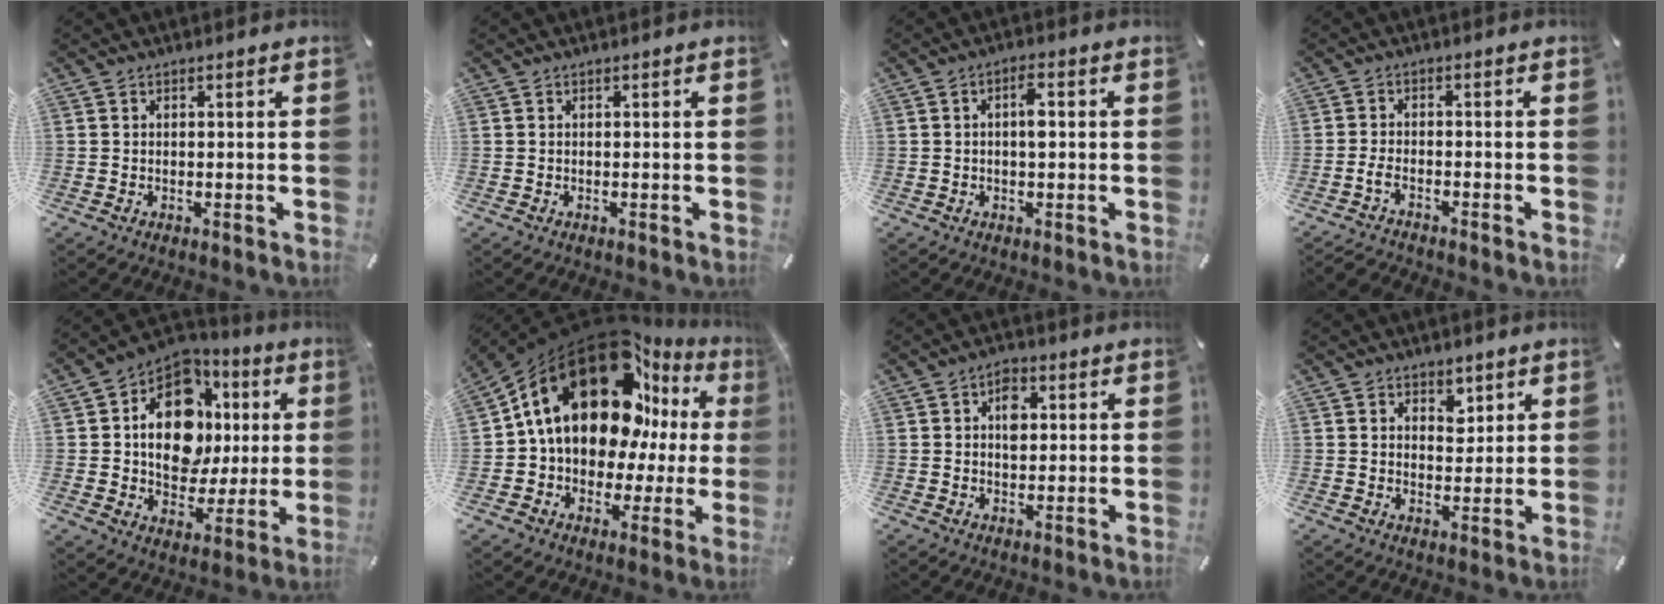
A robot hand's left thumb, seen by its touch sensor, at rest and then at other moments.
{"total": 0.0}
{"total": 3.8, "force": [0.3, 1.5, 3.5], "torque": [-0.054, 0.002, -0.002]}
{"total": 3.1, "force": [-2.4, 1.0, 1.7], "torque": [-0.041, 0.007, -0.048]}
{"total": 16.9, "force": [2.8, 12.5, 11.1], "torque": [-0.177, -0.013, 0.051]}
{"total": 23.9, "force": [10.4, 15.0, 15.4], "torque": [-0.271, -0.068, 0.180]}
{"total": 5.1, "force": [1.0, 3.5, 3.5], "torque": [-0.042, -0.002, 0.009]}
{"total": 4.3, "force": [2.3, 3.4, 1.1], "torque": [0.006, -0.011, 0.033]}